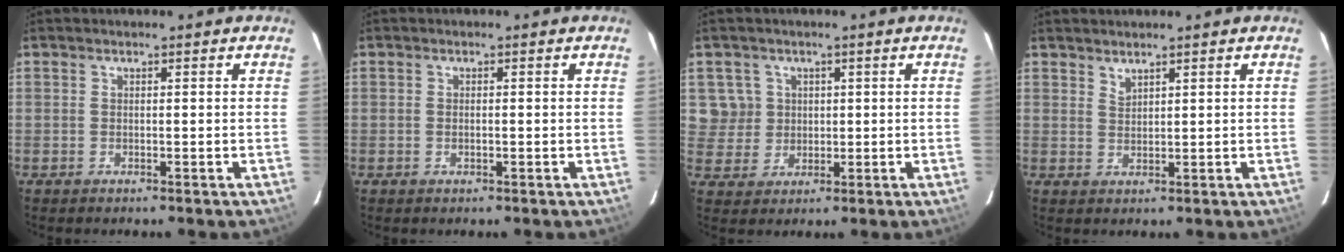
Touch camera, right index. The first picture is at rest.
{"total": 0.7, "force": [-0.1, 0.3, 0.7], "torque": [-0.012, 0.002, -0.004]}
{"total": 5.5, "force": [1.3, 5.3, 0.5], "torque": [-0.003, 0.013, 0.031]}
{"total": 1.5, "force": [1.5, 0.3, 0.4], "torque": [-0.005, 0.001, 0.027]}